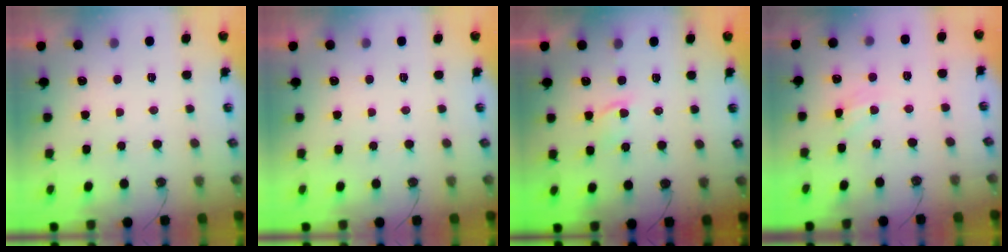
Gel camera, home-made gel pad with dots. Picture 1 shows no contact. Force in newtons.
{"total": 0.0}
{"total": 2.0, "press": 2.0, "slide": 0.4}
{"total": 5.9, "press": 5.9, "slide": 0.4}